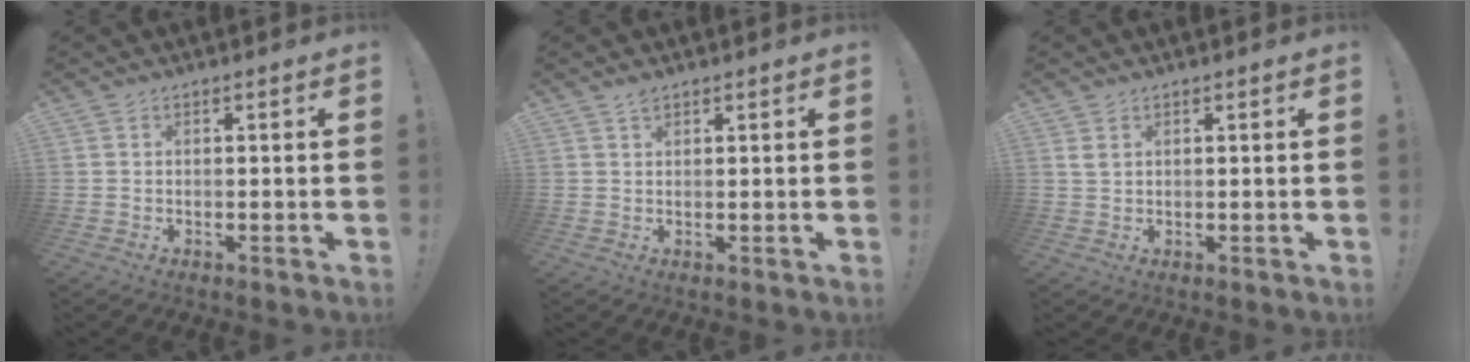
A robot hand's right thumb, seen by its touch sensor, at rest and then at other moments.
{"total": 1.4, "force": [1.1, 0.5, 0.6], "torque": [-0.004, -0.005, 0.020]}
{"total": 1.7, "force": [0.8, 0.9, 1.2], "torque": [-0.023, 0.002, 0.015]}